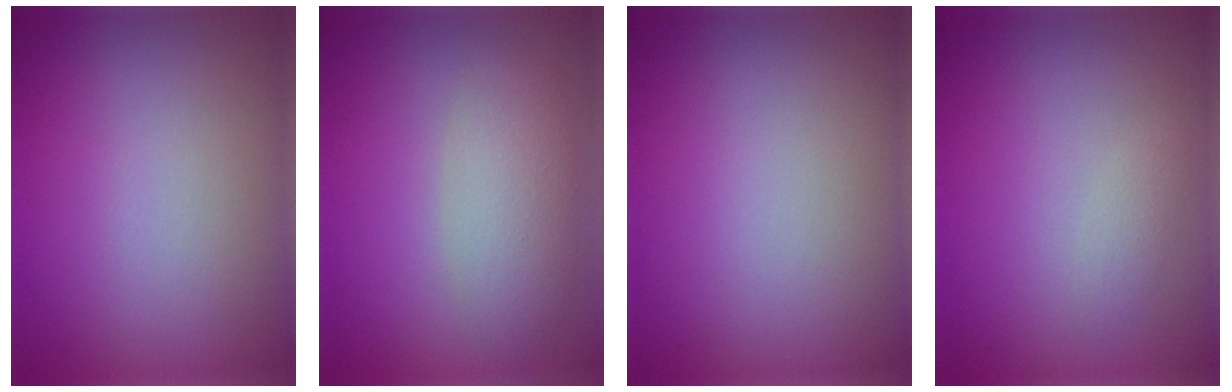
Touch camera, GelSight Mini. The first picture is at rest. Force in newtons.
{"total": 3.9, "press": 3.9, "slide": 0.1}
{"total": 0.0}
{"total": 1.0, "press": 1.0, "slide": 0.0}